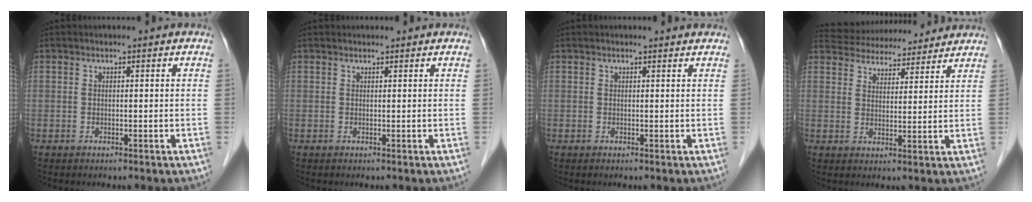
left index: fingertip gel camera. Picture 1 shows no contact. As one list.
[{"total": 0.6, "force": [0.6, 0.2, 0.0], "torque": [-0.006, 0.006, 0.010]}, {"total": 2.0, "force": [2.0, 0.3, 0.4], "torque": [-0.012, 0.006, 0.017]}, {"total": 13.1, "force": [12.4, 3.4, 2.7], "torque": [-0.041, 0.029, 0.176]}]